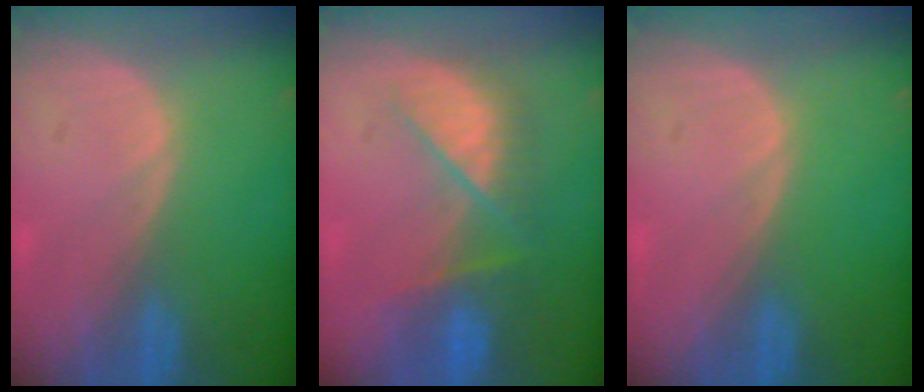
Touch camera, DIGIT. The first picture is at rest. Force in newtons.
{"total": 7.4, "press": 7.2, "slide": 1.9}
{"total": 0.0}